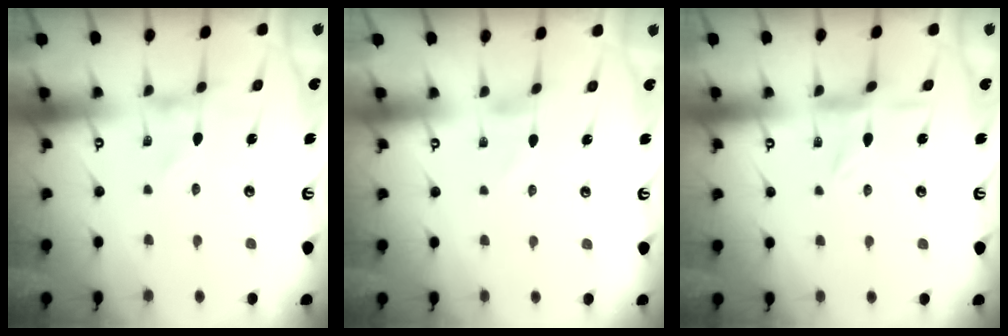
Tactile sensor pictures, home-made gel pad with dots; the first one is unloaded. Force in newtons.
{"total": 0.0}
{"total": 3.9, "press": 3.9, "slide": 0.4}